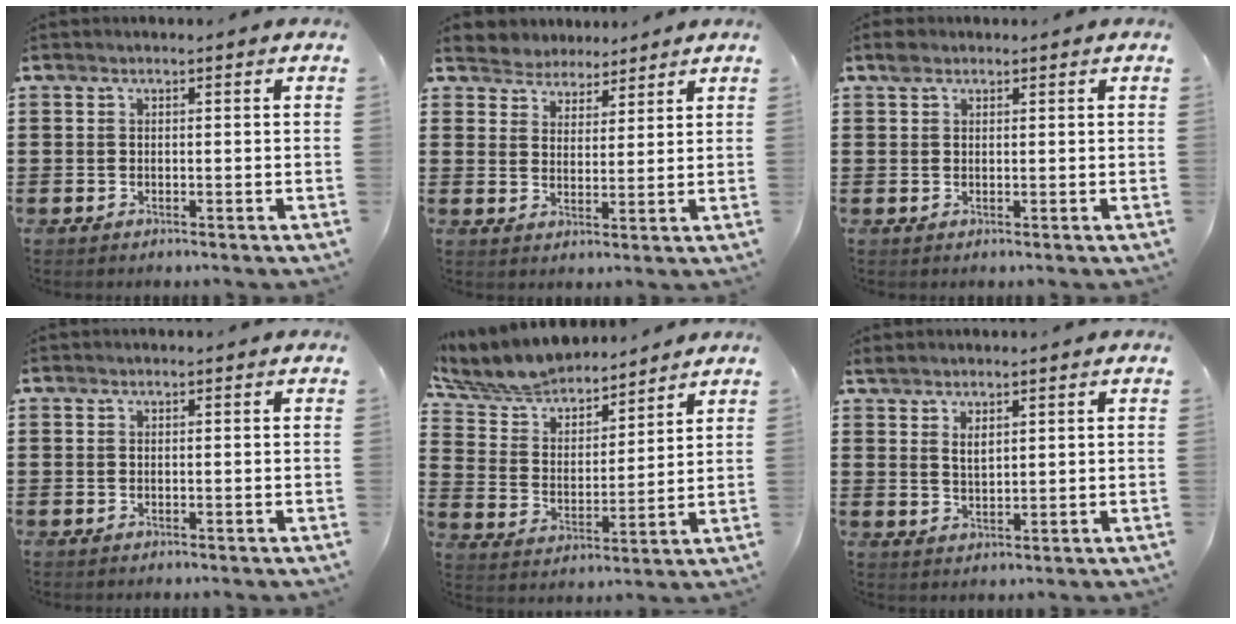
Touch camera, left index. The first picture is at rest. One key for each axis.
{"total": 4.2, "fx": 3.8, "fy": 1.6, "fz": -0.5, "tx": -0.011, "ty": -0.010, "tz": 0.069}
{"total": 1.4, "fx": 1.0, "fy": 0.8, "fz": 0.6, "tx": -0.014, "ty": 0.004, "tz": 0.019}
{"total": 0.0}
{"total": 7.1, "fx": 6.8, "fy": 1.5, "fz": 1.4, "tx": -0.063, "ty": -0.041, "tz": 0.117}
{"total": 2.3, "fx": 1.6, "fy": 0.8, "fz": 1.5, "tx": -0.033, "ty": 0.003, "tz": 0.029}